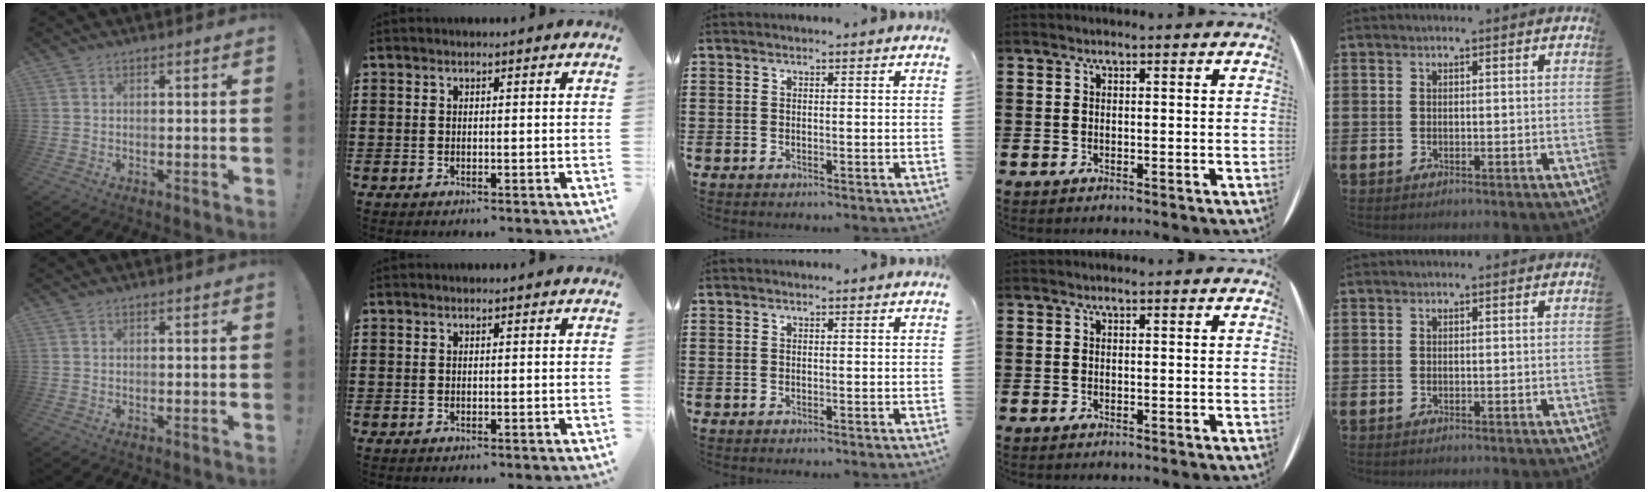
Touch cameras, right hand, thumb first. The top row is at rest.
{}